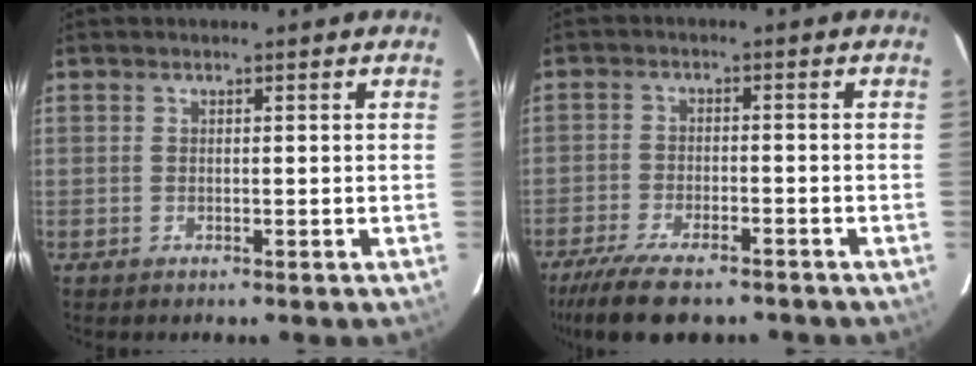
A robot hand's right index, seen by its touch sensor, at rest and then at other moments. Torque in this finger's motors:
{"motor_torque": [1.27, -0.87, 0.39, 0.08]}